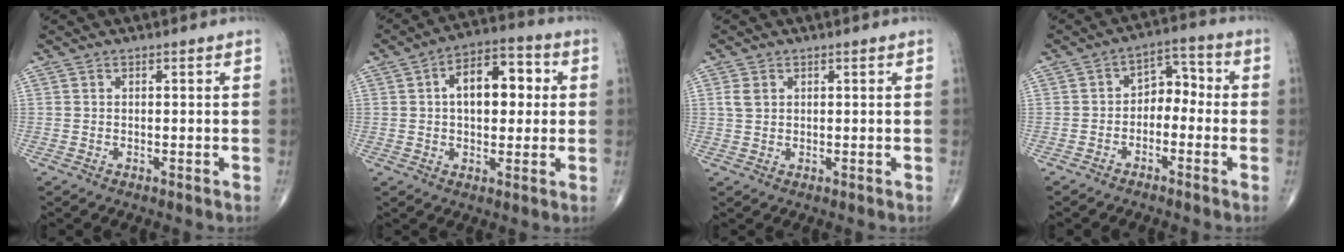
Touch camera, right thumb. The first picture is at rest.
{"total": 12.2, "force": [2.0, 7.0, 9.8], "torque": [-0.121, 0.022, 0.023]}
{"total": 2.2, "force": [0.7, 1.6, 1.3], "torque": [-0.025, 0.003, 0.018]}
{"total": 6.1, "force": [-1.5, 4.2, 4.1], "torque": [-0.037, 0.041, -0.040]}